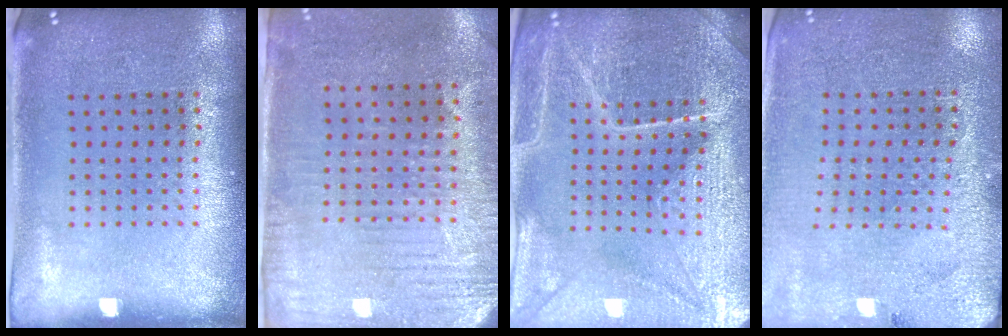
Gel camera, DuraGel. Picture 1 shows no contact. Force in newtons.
{"total": 3.0, "press": 2.5, "slide": 1.6}
{"total": 4.9, "press": 4.6, "slide": 1.6}
{"total": 2.8, "press": 2.8, "slide": 0.2}